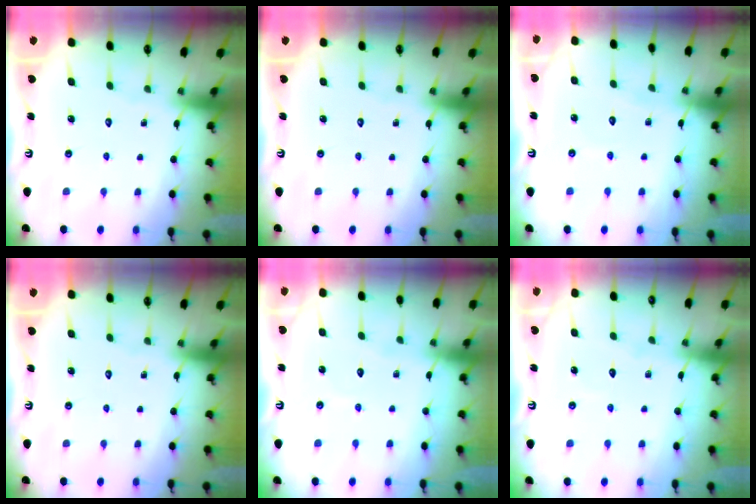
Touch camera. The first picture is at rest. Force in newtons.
{"total": 0.0}
{"total": 2.6, "press": 2.5, "slide": 0.2}
{"total": 0.0}
{"total": 2.6, "press": 2.6, "slide": 0.3}
{"total": 3.0, "press": 3.0, "slide": 0.3}